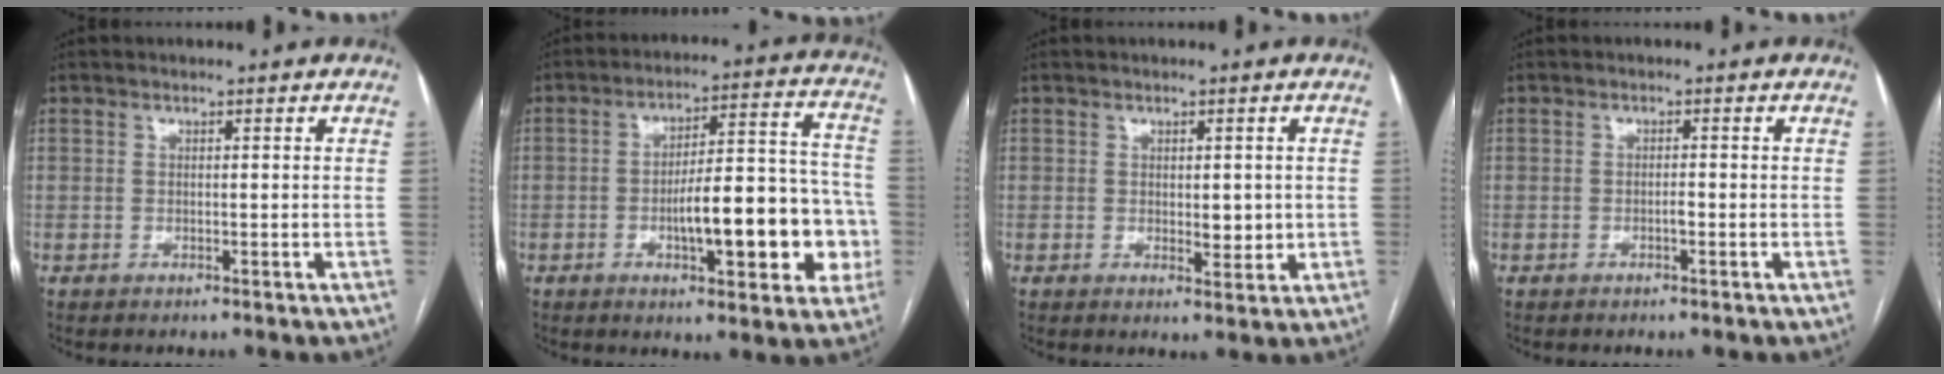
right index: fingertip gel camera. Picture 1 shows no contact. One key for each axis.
{"total": 16.6, "fx": -4.1, "fy": 4.8, "fz": 15.3, "tx": -0.203, "ty": 0.035, "tz": -0.055}
{"total": 3.3, "fx": 0.1, "fy": 1.6, "fz": 2.9, "tx": -0.039, "ty": -0.006, "tz": 0.006}
{"total": 1.0, "fx": -0.5, "fy": 0.2, "fz": 0.8, "tx": -0.017, "ty": 0.001, "tz": -0.009}